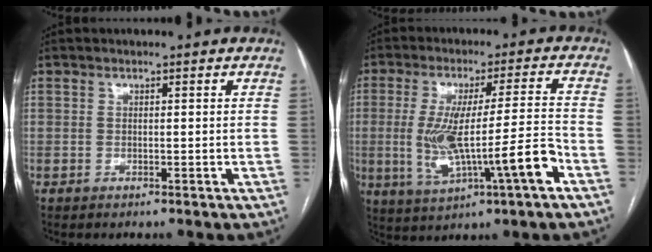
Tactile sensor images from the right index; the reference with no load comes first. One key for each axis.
{"total": 13.4, "fx": -3.6, "fy": 0.7, "fz": 12.9, "tx": -0.241, "ty": 0.008, "tz": -0.052}